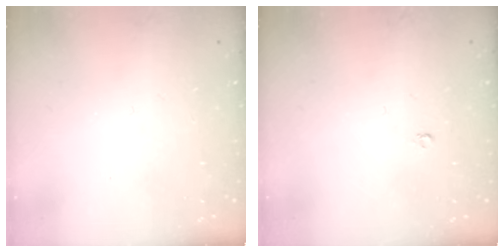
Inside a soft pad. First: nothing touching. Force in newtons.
{"total": 3.2, "press": 3.2, "slide": 0.2}